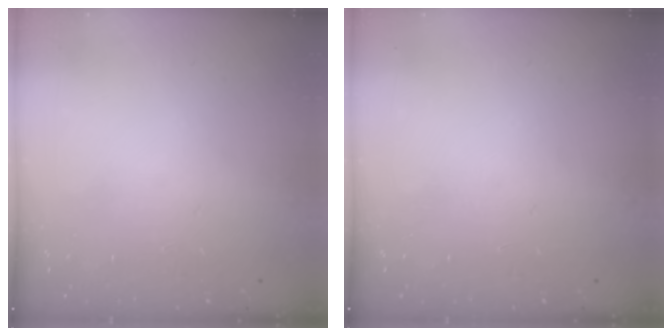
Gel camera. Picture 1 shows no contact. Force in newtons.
{"total": 0.0}